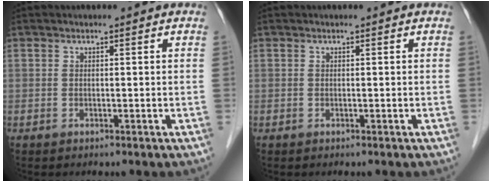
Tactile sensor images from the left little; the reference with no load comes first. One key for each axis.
{"total": 0.0}